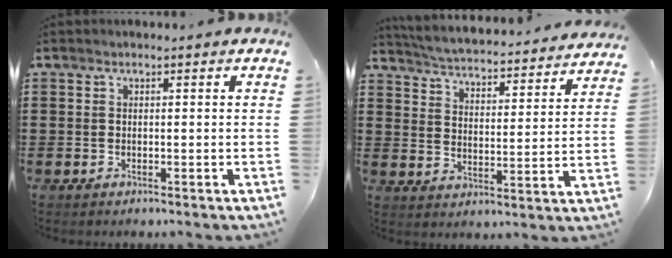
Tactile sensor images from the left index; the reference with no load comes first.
{"total": 3.6, "force": [3.6, -0.4, 0.4], "torque": [-0.032, -0.036, 0.053]}